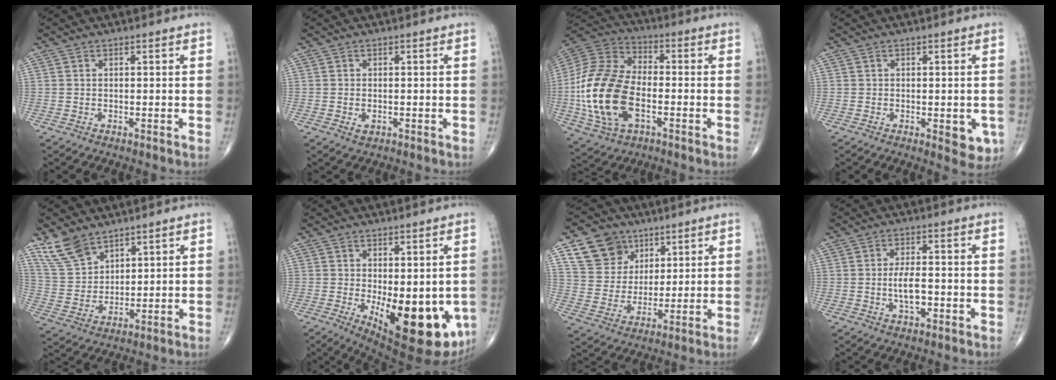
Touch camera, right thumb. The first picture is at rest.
{"total": 1.5, "force": [-0.2, 1.0, 1.0], "torque": [-0.016, -0.003, -0.001]}
{"total": 20.7, "force": [-4.0, 12.1, 16.4], "torque": [-0.339, 0.014, -0.073]}
{"total": 4.5, "force": [-1.0, 2.3, 3.7], "torque": [-0.023, -0.006, -0.007]}
{"total": 8.8, "force": [6.6, 4.5, 3.6], "torque": [-0.065, -0.026, 0.146]}
{"total": 17.6, "force": [-4.0, 7.7, 15.3], "torque": [-0.181, -0.028, -0.032]}
{"total": 11.9, "force": [6.6, 9.2, 3.7], "torque": [-0.039, -0.027, 0.128]}
{"total": 5.1, "force": [-1.0, 2.2, 4.5], "torque": [-0.079, 0.002, -0.017]}